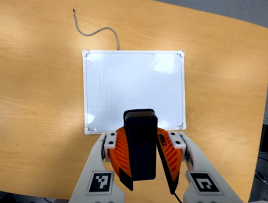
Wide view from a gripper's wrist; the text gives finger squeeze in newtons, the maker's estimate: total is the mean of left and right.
{"total": 9.0, "left": 9.5, "right": 8.5}